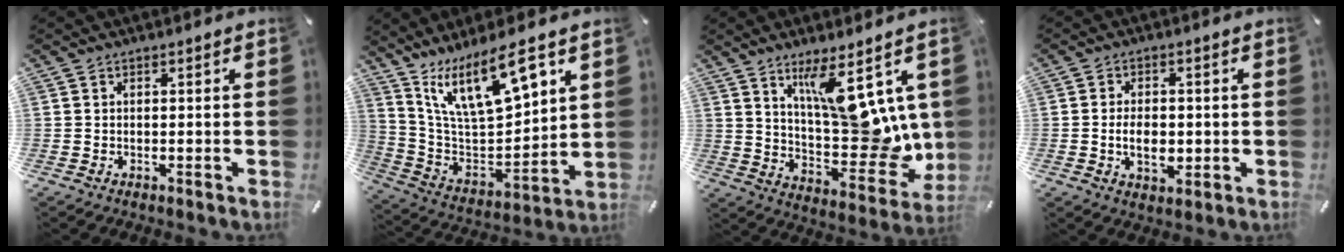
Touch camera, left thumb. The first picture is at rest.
{"total": 18.2, "force": [11.9, 7.2, 11.8], "torque": [-0.210, -0.067, 0.207]}
{"total": 16.3, "force": [6.8, 6.8, 13.2], "torque": [-0.187, -0.066, 0.126]}
{"total": 6.2, "force": [-0.8, 4.0, 4.7], "torque": [-0.079, -0.004, -0.018]}